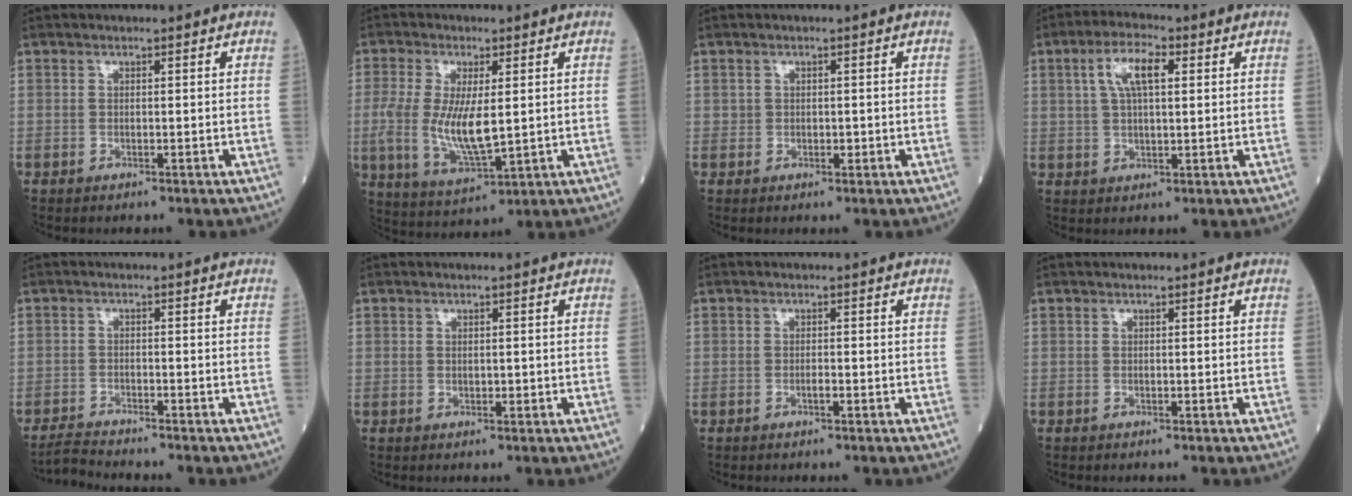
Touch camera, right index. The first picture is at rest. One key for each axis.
{"total": 10.3, "fx": 0.1, "fy": 3.4, "fz": 9.8, "tx": -0.207, "ty": -0.016, "tz": 0.009}
{"total": 1.1, "fx": 0.1, "fy": 0.9, "fz": 0.6, "tx": -0.009, "ty": -0.001, "tz": 0.002}
{"total": 6.8, "fx": 2.3, "fy": 2.2, "fz": 6.1, "tx": -0.121, "ty": 0.015, "tz": 0.042}
{"total": 3.0, "fx": -2.8, "fy": -1.0, "fz": 0.0, "tx": -0.009, "ty": -0.019, "tz": -0.056}
{"total": 1.1, "fx": 0.1, "fy": 0.7, "fz": 0.8, "tx": -0.016, "ty": -0.001, "tz": 0.003}
{"total": 0.9, "fx": -0.4, "fy": 0.1, "fz": 0.8, "tx": -0.019, "ty": 0.000, "tz": -0.006}
{"total": 0.0}